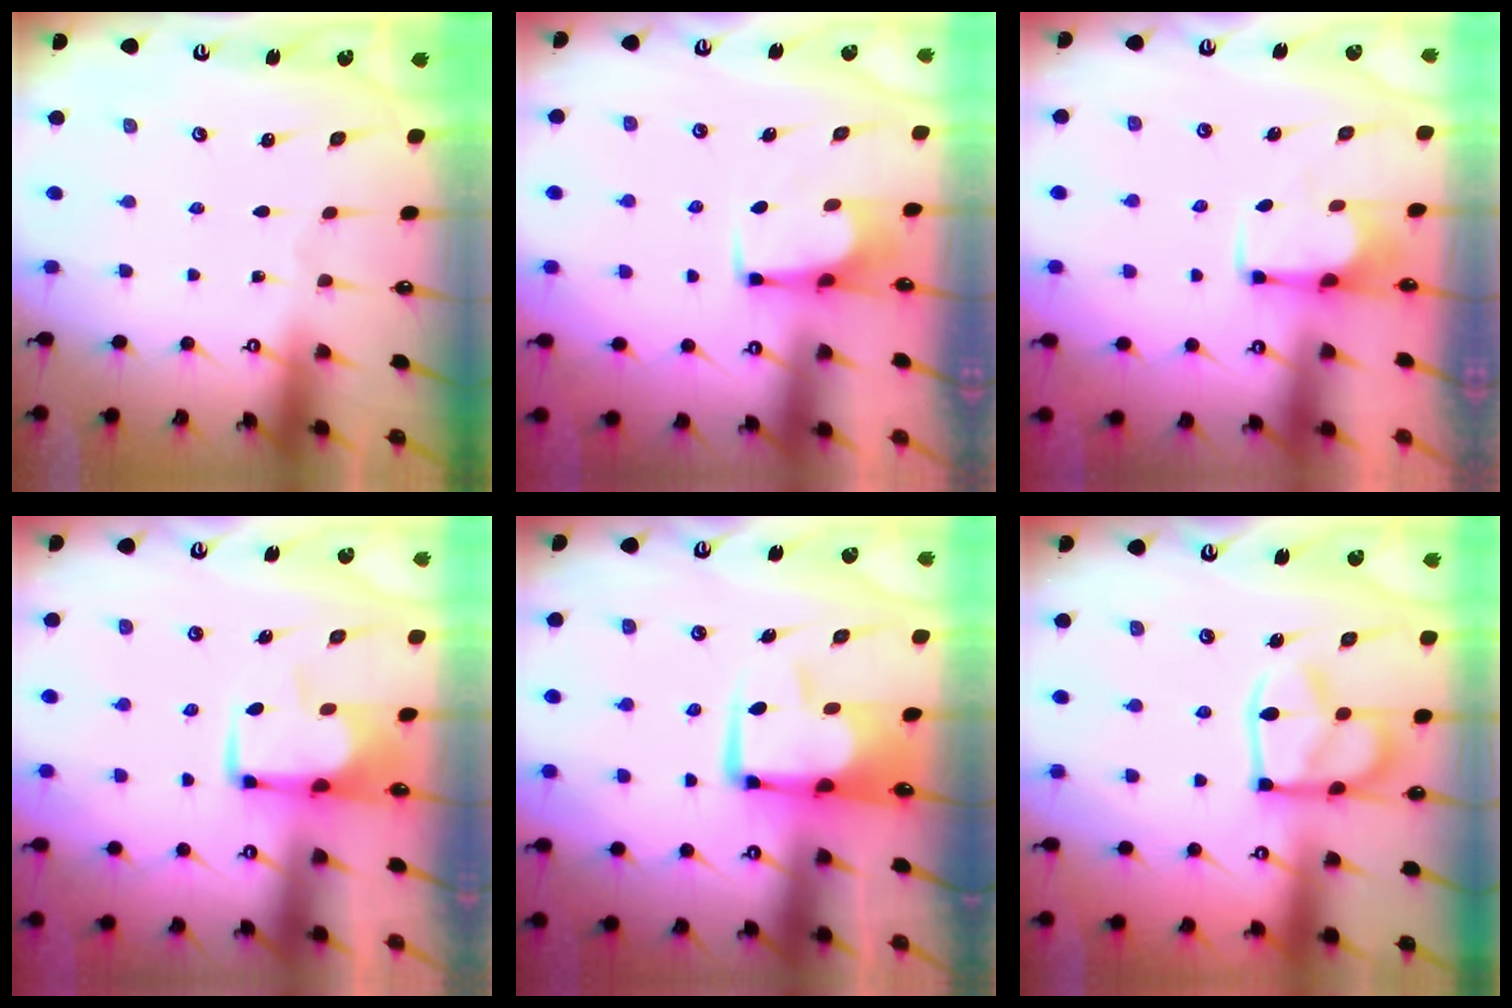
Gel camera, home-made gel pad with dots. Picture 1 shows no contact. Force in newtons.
{"total": 0.7, "press": 0.6, "slide": 0.3}
{"total": 2.5, "press": 2.3, "slide": 0.9}
{"total": 1.0, "press": 0.8, "slide": 0.6}
{"total": 9.0, "press": 8.8, "slide": 1.4}
{"total": 15.1, "press": 15.0, "slide": 1.7}